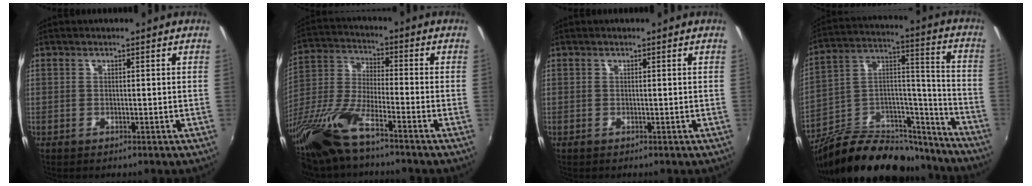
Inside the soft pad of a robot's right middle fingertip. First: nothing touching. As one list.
[{"total": 16.9, "force": [-12.0, 3.6, 11.3], "torque": [-0.258, -0.028, -0.245]}, {"total": 0.0}, {"total": 25.5, "force": [-19.9, 11.3, 11.4], "torque": [-0.194, 0.057, -0.290]}]